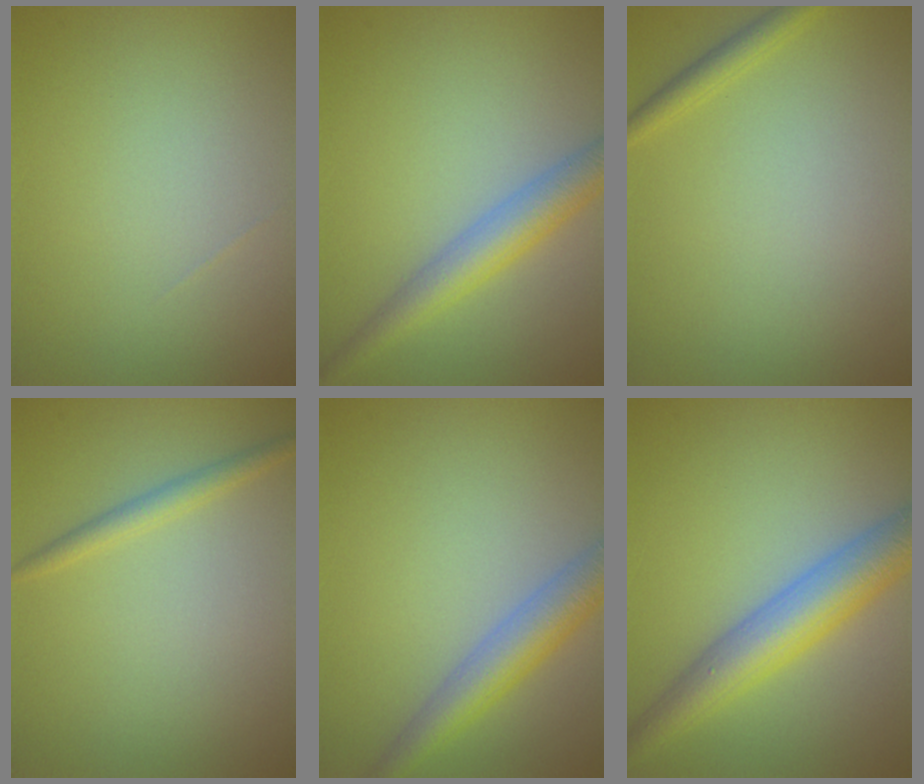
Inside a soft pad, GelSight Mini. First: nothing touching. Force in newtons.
{"total": 4.1, "press": 4.1, "slide": 0.1}
{"total": 1.4, "press": 1.4, "slide": 0.1}
{"total": 1.6, "press": 1.6, "slide": 0.1}
{"total": 4.4, "press": 4.4, "slide": 0.1}
{"total": 6.4, "press": 6.4, "slide": 0.1}